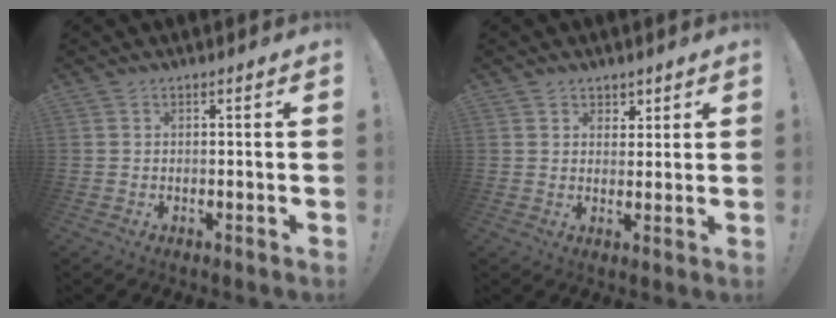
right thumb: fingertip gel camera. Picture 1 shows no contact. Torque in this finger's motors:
{"motor_torque": [-0.46, 0.17, -0.07, 0.05, 0.12]}